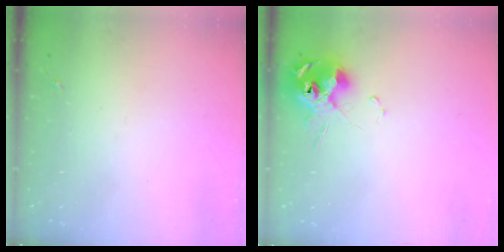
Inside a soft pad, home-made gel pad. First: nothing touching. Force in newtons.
{"total": 12.2, "press": 12.1, "slide": 1.3}